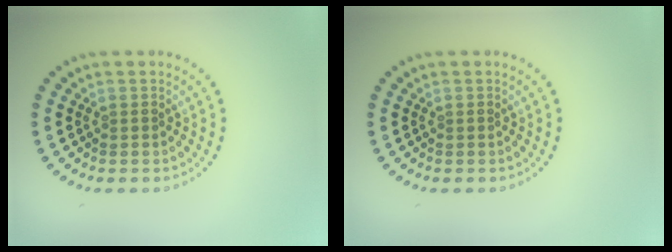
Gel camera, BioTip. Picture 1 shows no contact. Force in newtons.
{"total": 0.0}